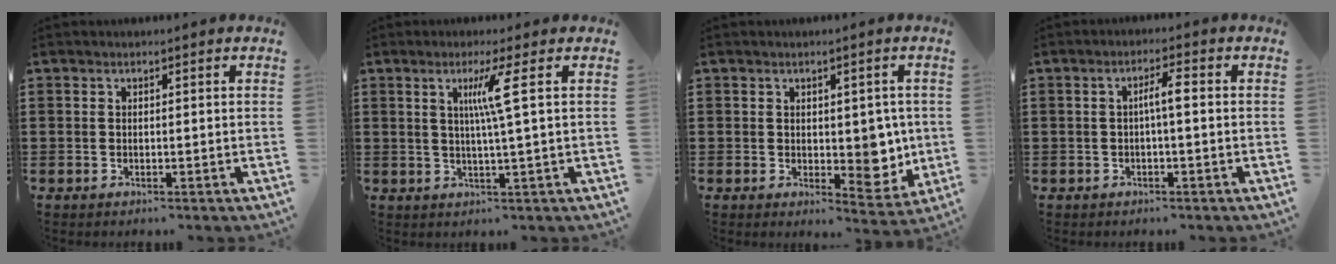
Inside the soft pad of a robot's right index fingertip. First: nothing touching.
{"total": 5.1, "force": [1.3, -1.0, 4.8], "torque": [-0.095, -0.004, 0.015]}
{"total": 5.1, "force": [0.8, 3.5, 3.5], "torque": [-0.041, -0.003, 0.012]}
{"total": 3.0, "force": [-0.1, 0.4, 2.9], "torque": [-0.057, 0.005, -0.006]}